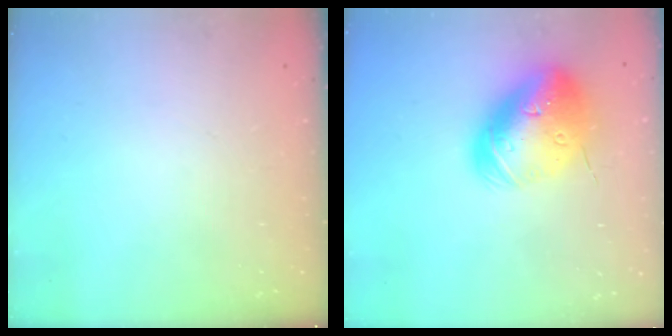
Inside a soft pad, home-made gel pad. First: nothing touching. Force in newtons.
{"total": 25.7, "press": 25.4, "slide": 4.0}